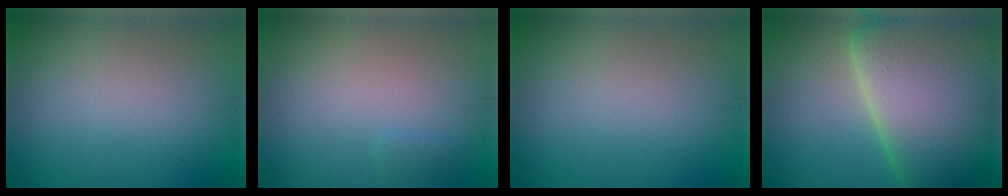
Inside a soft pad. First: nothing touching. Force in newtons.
{"total": 0.6, "press": 0.6, "slide": 0.1}
{"total": 0.0}
{"total": 18.5, "press": 18.5, "slide": 1.0}